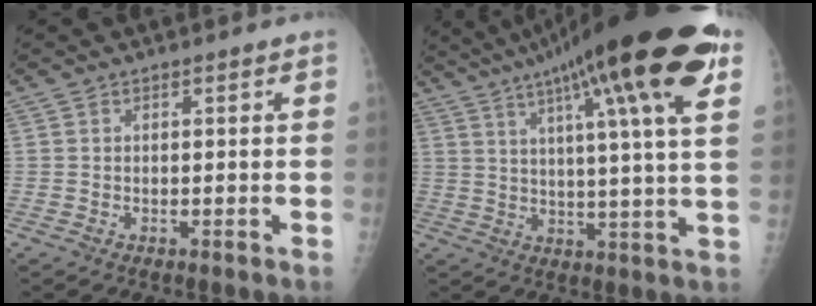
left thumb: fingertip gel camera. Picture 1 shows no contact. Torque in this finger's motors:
{"motor_torque": [2.52, -0.38, 1.76, -1.01, 0.62]}